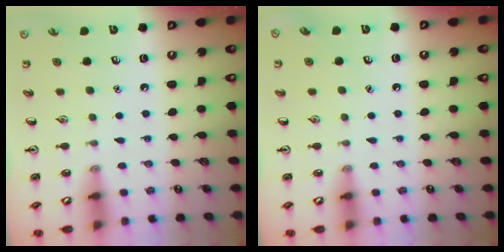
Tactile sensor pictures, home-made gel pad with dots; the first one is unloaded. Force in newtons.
{"total": 0.0}